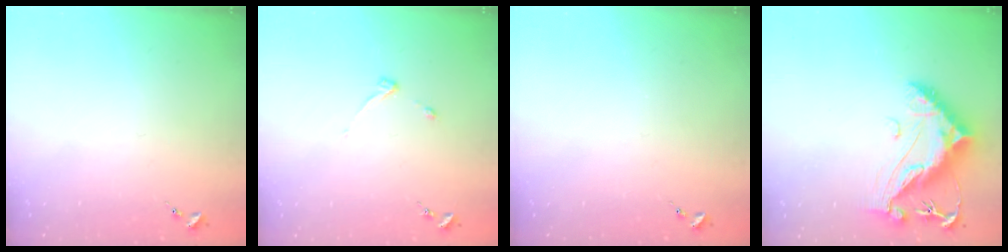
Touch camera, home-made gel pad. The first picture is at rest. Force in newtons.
{"total": 3.8, "press": 3.8, "slide": 0.5}
{"total": 0.0}
{"total": 13.0, "press": 12.9, "slide": 1.6}